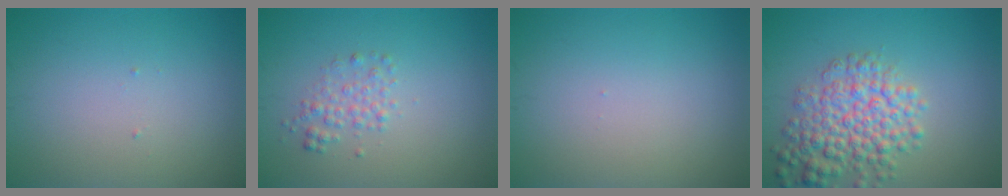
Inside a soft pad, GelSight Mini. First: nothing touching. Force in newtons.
{"total": 1.8, "press": 1.8, "slide": 0.0}
{"total": 0.0}
{"total": 6.0, "press": 6.0, "slide": 0.2}